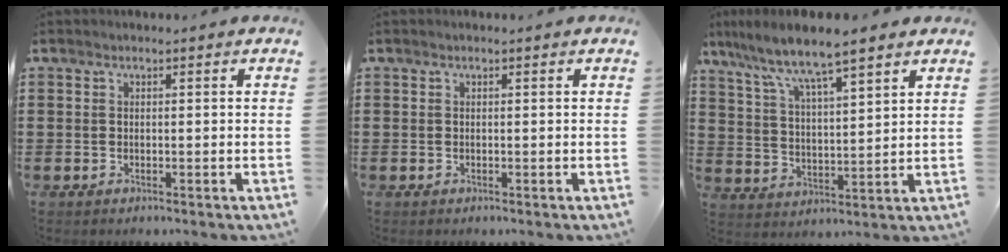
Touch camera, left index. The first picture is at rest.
{"total": 0.0}
{"total": 6.4, "force": [5.4, 0.3, 3.4], "torque": [-0.090, -0.030, 0.087]}